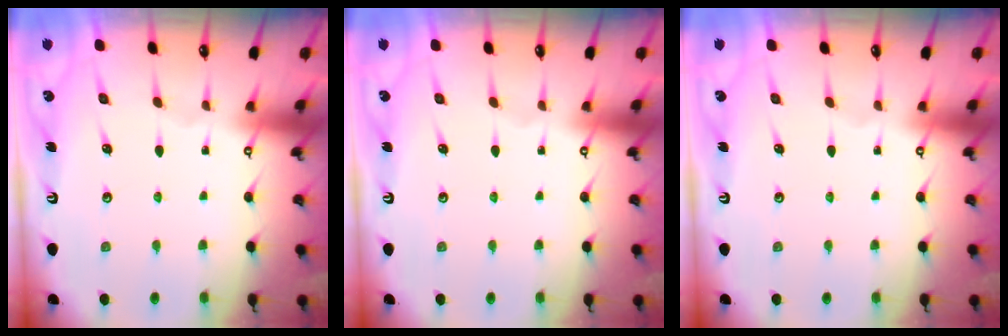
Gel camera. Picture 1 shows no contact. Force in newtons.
{"total": 0.0}
{"total": 0.0}